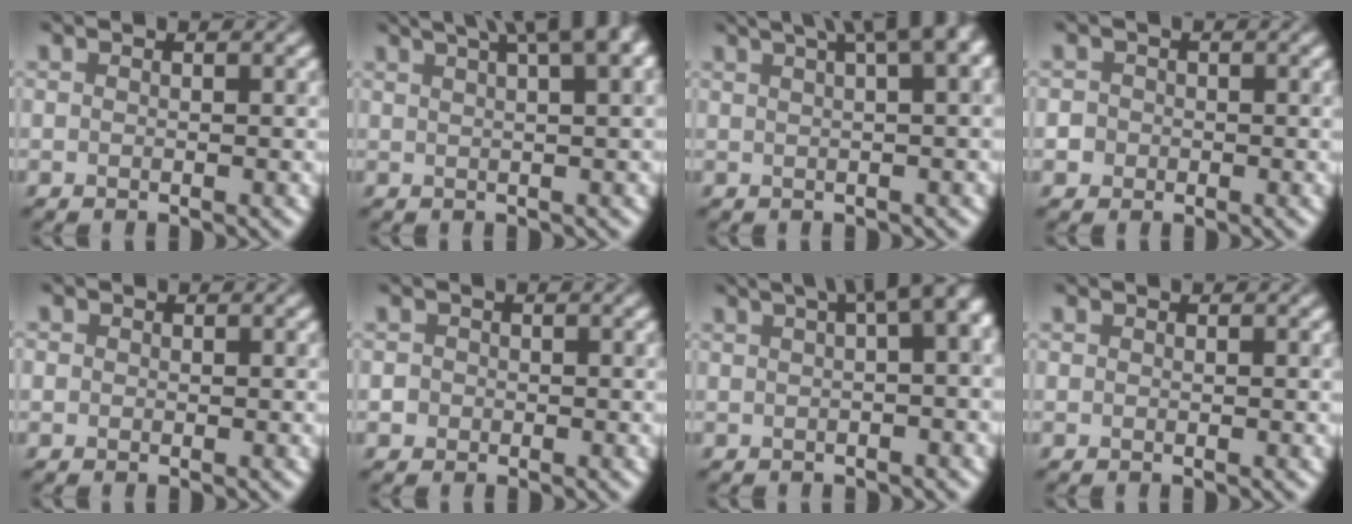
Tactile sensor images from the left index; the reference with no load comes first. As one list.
[{"total": 8.8, "force": [5.0, 3.1, 6.6], "torque": [-0.052, 0.053, 0.048]}, {"total": 9.0, "force": [4.6, 3.4, 6.9], "torque": [-0.065, 0.053, 0.053]}, {"total": 1.6, "force": [-0.6, 1.5, 0.1], "torque": [0.015, 0.009, -0.017]}, {"total": 0.5, "force": [-0.1, 0.4, -0.2], "torque": [0.011, -0.003, -0.003]}, {"total": 1.1, "force": [-0.4, 1.0, -0.1], "torque": [0.014, 0.001, -0.009]}, {"total": 8.5, "force": [2.6, 3.4, 7.3], "torque": [-0.047, 0.040, 0.031]}, {"total": 0.0}]